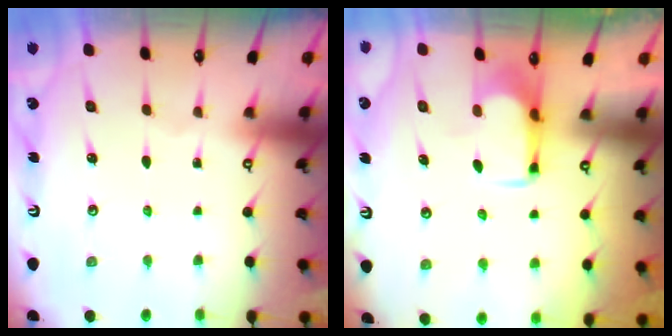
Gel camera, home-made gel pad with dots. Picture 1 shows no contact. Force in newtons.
{"total": 1.6, "press": 1.5, "slide": 0.6}